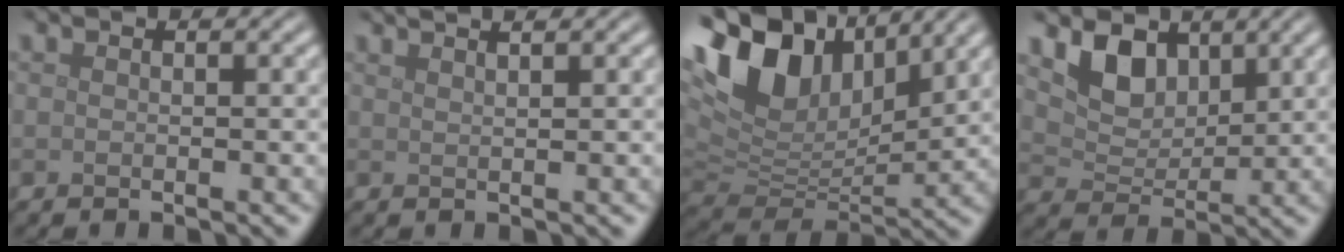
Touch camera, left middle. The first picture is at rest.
{"total": 3.0, "force": [2.2, 1.1, 1.8], "torque": [0.002, 0.015, -0.001]}
{"total": 12.3, "force": [6.4, 7.0, 7.9], "torque": [-0.170, 0.024, 0.112]}
{"total": 4.4, "force": [2.6, 2.8, 2.1], "torque": [-0.050, -0.008, 0.042]}